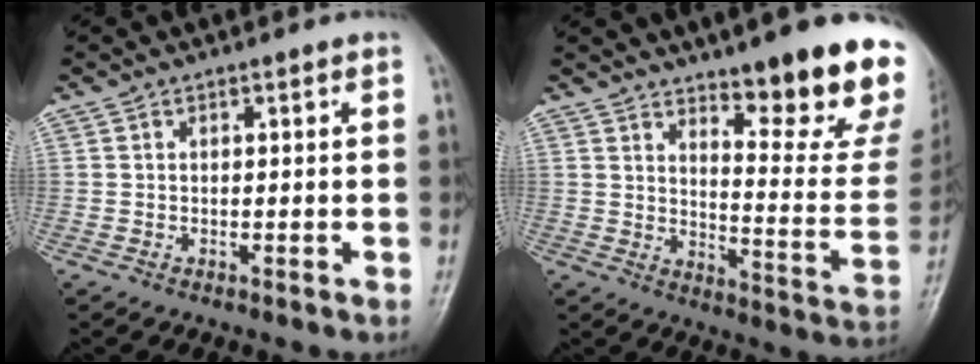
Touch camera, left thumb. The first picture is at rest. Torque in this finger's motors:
{"motor_torque": [1.02, 0.92, 1.48, -1.29, 0.08]}